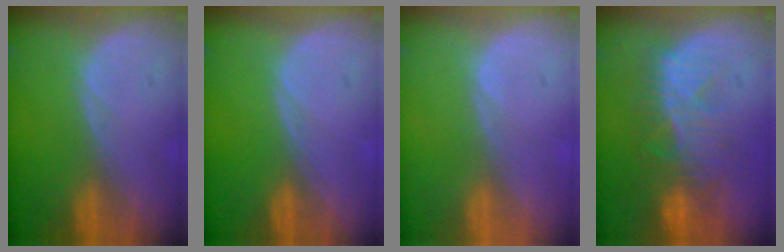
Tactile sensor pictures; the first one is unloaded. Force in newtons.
{"total": 0.0}
{"total": 0.6, "press": 0.1, "slide": 0.6}
{"total": 10.0, "press": 8.5, "slide": 5.3}